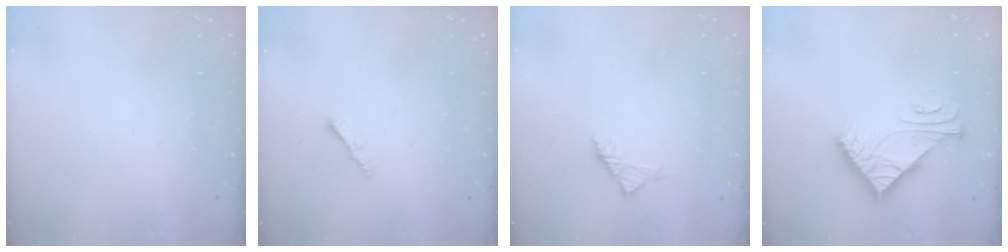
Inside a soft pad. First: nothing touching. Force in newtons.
{"total": 1.2, "press": 1.1, "slide": 0.4}
{"total": 2.8, "press": 2.6, "slide": 0.8}
{"total": 8.0, "press": 7.9, "slide": 0.8}